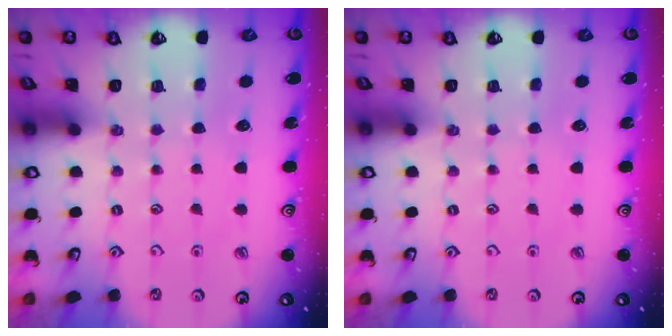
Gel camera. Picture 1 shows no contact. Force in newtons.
{"total": 0.0}